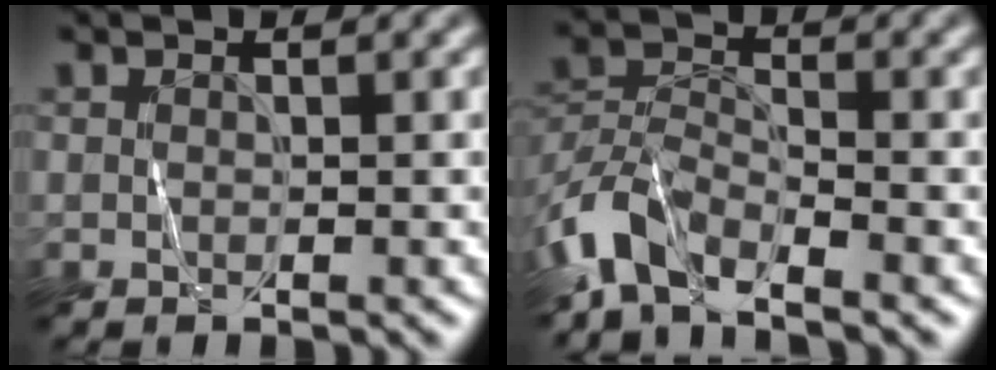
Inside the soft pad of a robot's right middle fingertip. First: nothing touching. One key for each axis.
{"total": 4.6, "fx": -3.9, "fy": 1.6, "fz": 1.9, "tx": -0.040, "ty": -0.001, "tz": -0.088}